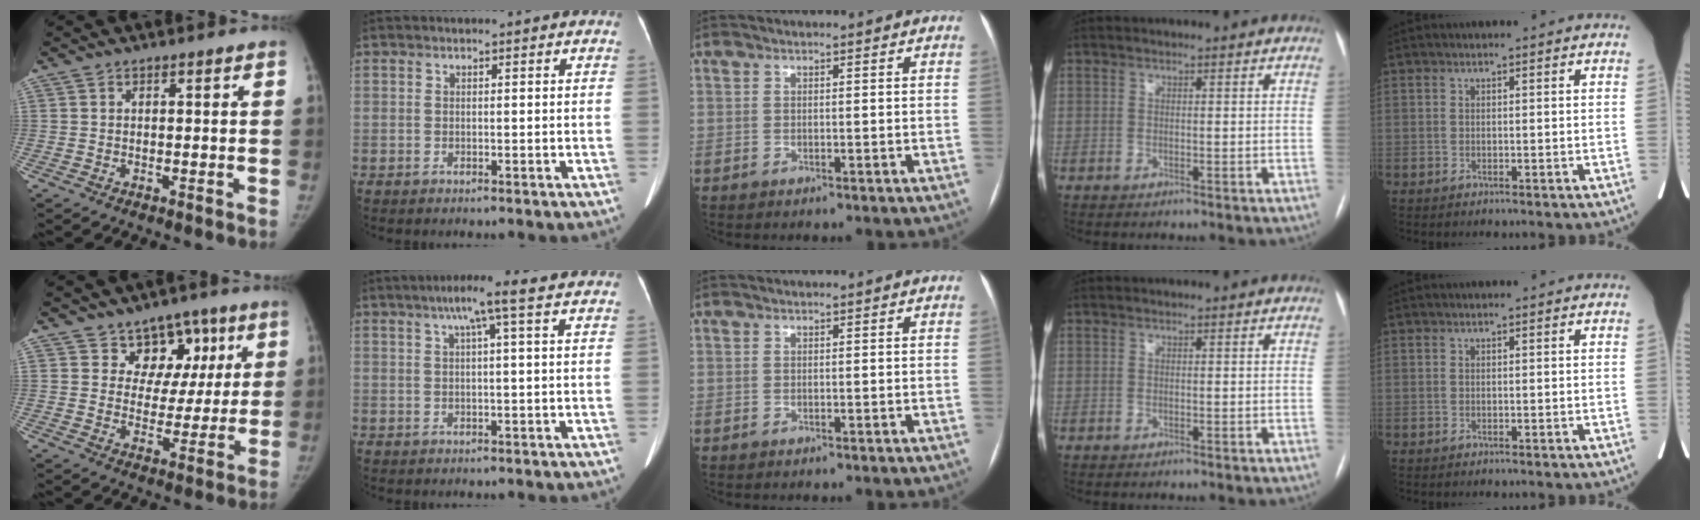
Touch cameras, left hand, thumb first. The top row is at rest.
{"thumb": {"total": 10.1, "force": [5.3, 7.9, 3.5], "torque": [0.004, -0.016, 0.079]}, "index": {"total": 5.2, "force": [2.9, -0.8, 4.2], "torque": [-0.073, 0.018, 0.049]}}